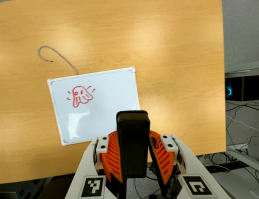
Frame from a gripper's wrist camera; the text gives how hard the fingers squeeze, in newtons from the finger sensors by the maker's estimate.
{"total": 8.0, "left": 6.6, "right": 9.3}